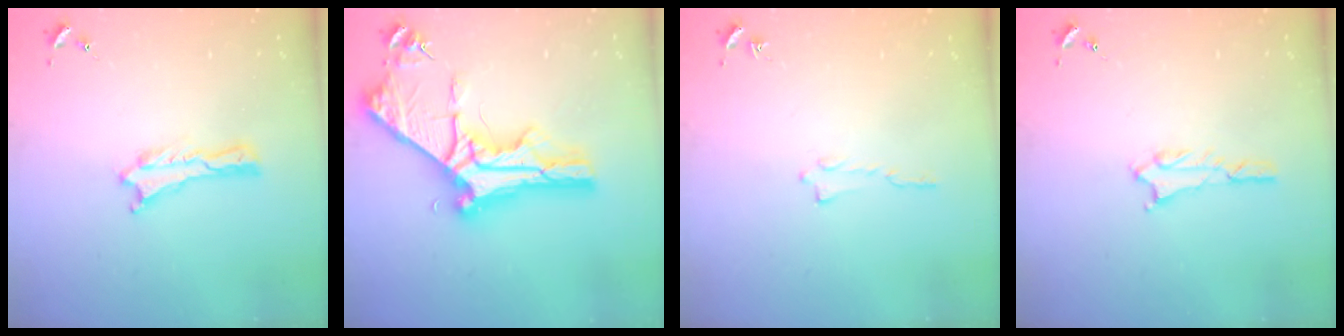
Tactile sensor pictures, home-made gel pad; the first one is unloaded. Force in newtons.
{"total": 10.3, "press": 10.2, "slide": 1.2}
{"total": 0.0}
{"total": 1.8, "press": 1.8, "slide": 0.2}